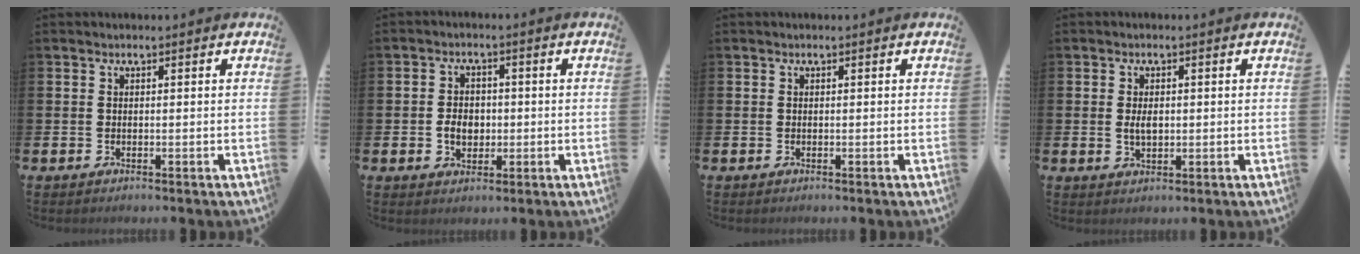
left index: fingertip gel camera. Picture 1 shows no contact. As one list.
[{"total": 3.5, "force": [-0.4, 2.7, 2.2], "torque": [-0.027, 0.000, -0.015]}, {"total": 0.0}, {"total": 2.3, "force": [0.2, 1.3, 1.9], "torque": [-0.027, 0.001, 0.000]}]